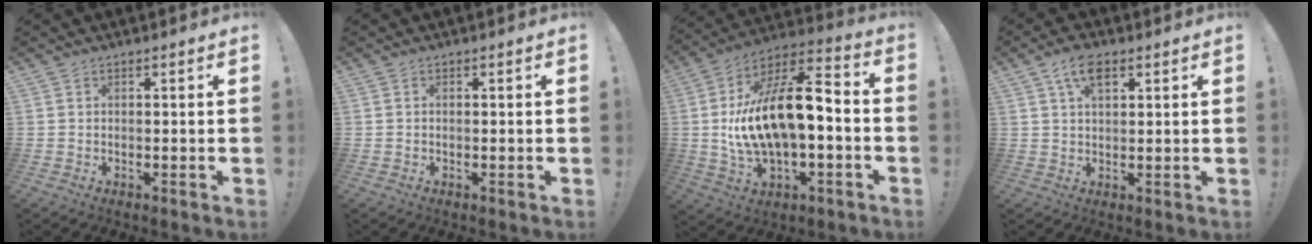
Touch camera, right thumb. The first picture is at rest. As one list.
[{"total": 0.0}, {"total": 19.2, "force": [0.3, 8.8, 17.0], "torque": [-0.289, -0.004, 0.011]}, {"total": 6.7, "force": [3.1, 3.5, 4.7], "torque": [-0.077, -0.003, 0.054]}]